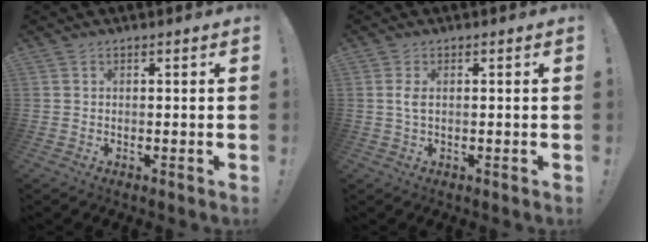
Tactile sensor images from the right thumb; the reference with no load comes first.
{"total": 2.5, "force": [0.3, 0.8, 2.4], "torque": [-0.043, 0.002, 0.003]}